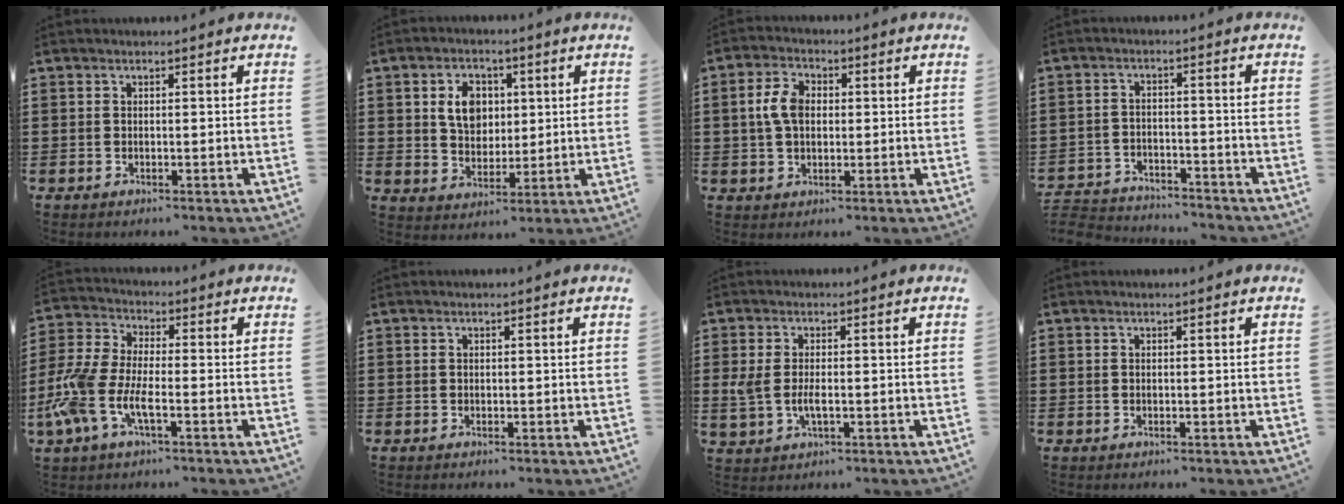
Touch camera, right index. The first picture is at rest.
{"total": 6.6, "force": [1.7, 5.1, 3.9], "torque": [-0.086, 0.016, 0.026]}
{"total": 5.1, "force": [0.4, 3.3, 3.9], "torque": [-0.099, 0.007, 0.000]}
{"total": 4.0, "force": [-4.0, 0.7, -0.1], "torque": [-0.020, -0.002, -0.089]}
{"total": 8.0, "force": [-3.6, 2.8, 6.6], "torque": [-0.190, -0.023, -0.078]}
{"total": 0.0}
{"total": 3.8, "force": [-0.4, 1.8, 3.4], "torque": [-0.083, -0.006, -0.013]}
{"total": 0.0}